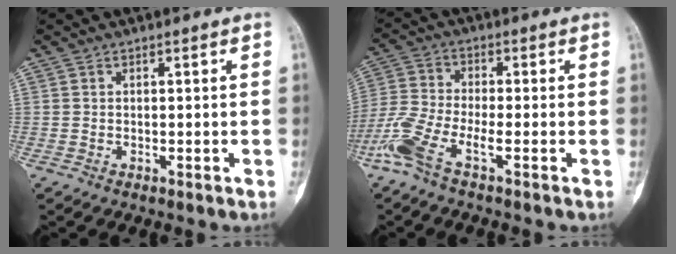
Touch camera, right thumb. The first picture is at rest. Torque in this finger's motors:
{"motor_torque": [0.16, 0.08, 0.44, 0.23, 0.08]}